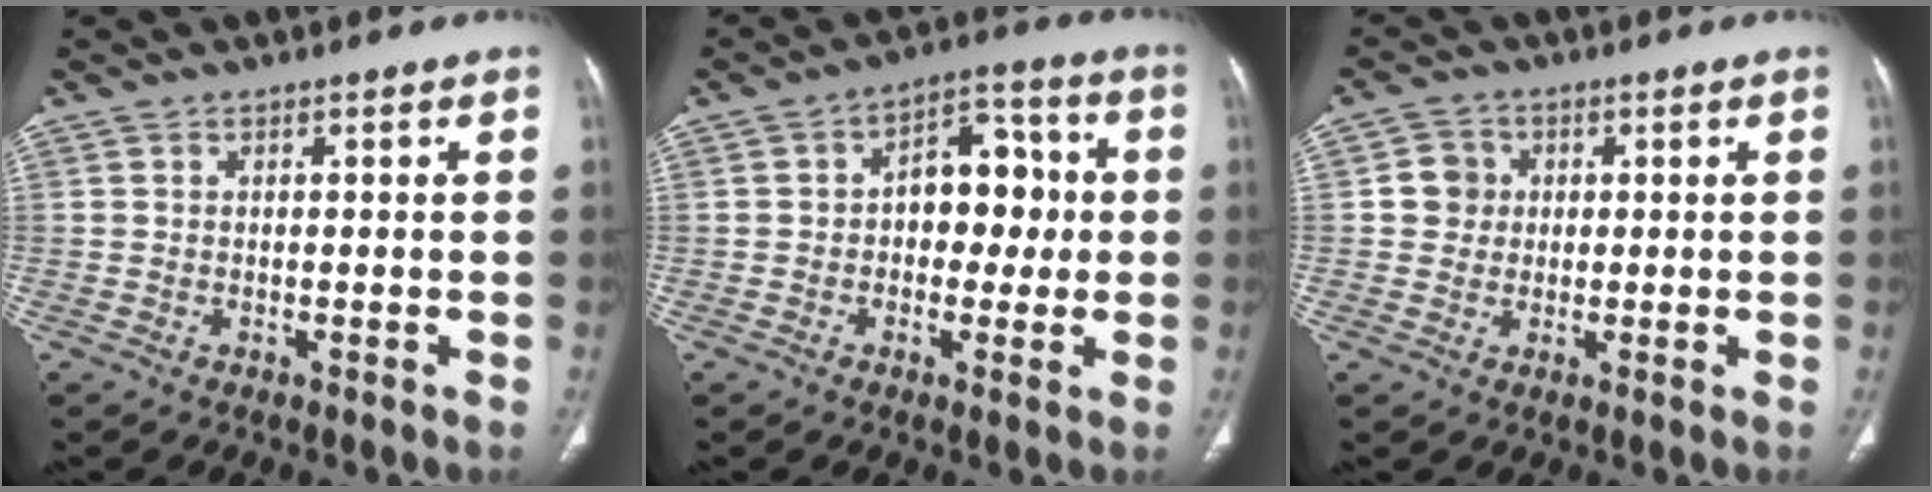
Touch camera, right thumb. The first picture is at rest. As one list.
[{"total": 10.4, "force": [0.2, 7.1, 7.7], "torque": [-0.067, 0.029, -0.003]}, {"total": 4.3, "force": [0.6, 4.1, 1.1], "torque": [0.006, 0.005, 0.005]}]